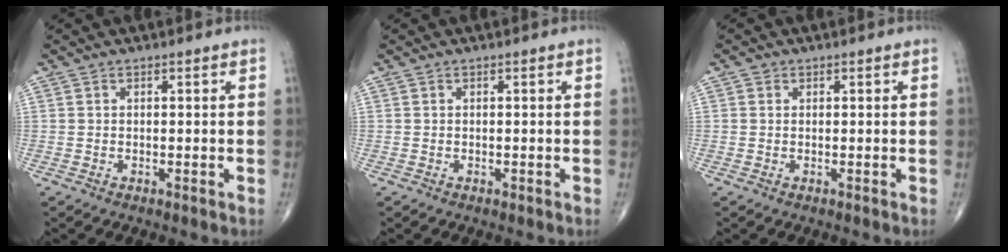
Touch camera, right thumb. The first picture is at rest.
{"total": 0.0}
{"total": 0.7, "force": [0.2, 0.6, 0.1], "torque": [0.002, 0.001, 0.002]}